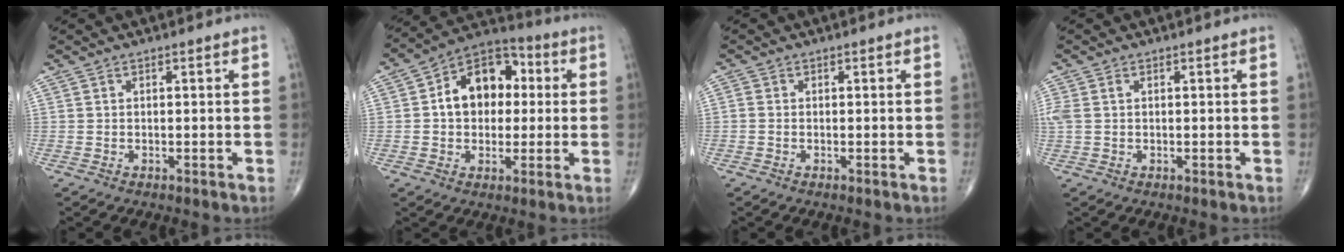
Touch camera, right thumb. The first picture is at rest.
{"total": 13.7, "force": [1.7, 9.8, 9.5], "torque": [-0.108, 0.025, 0.015]}
{"total": 0.7, "force": [-0.2, 0.5, 0.4], "torque": [-0.007, -0.001, -0.006]}
{"total": 2.8, "force": [0.4, 1.7, 2.1], "torque": [-0.078, 0.016, 0.013]}